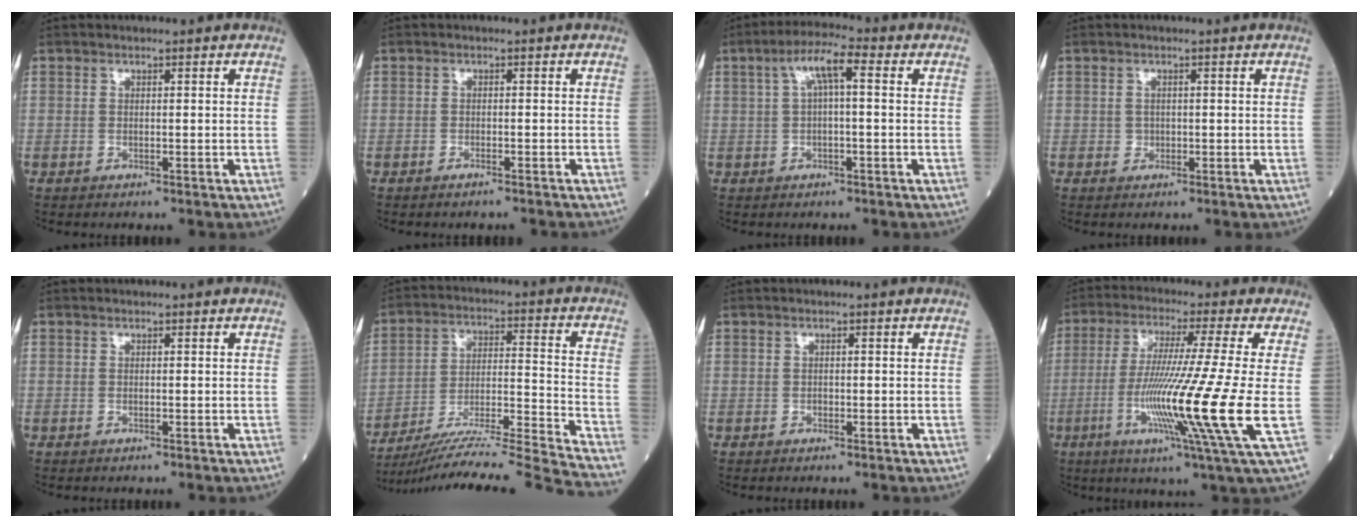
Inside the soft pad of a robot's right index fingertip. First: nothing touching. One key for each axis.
{"total": 2.2, "fx": -2.0, "fy": 0.2, "fz": 0.8, "tx": -0.016, "ty": -0.002, "tz": -0.023}
{"total": 6.0, "fx": 1.4, "fy": 1.0, "fz": 5.7, "tx": -0.109, "ty": 0.029, "tz": 0.023}
{"total": 0.8, "fx": -0.1, "fy": 0.8, "fz": 0.1, "tx": 0.002, "ty": 0.003, "tz": -0.002}
{"total": 0.0}
{"total": 23.7, "fx": -21.8, "fy": -3.4, "fz": 8.6, "tx": -0.109, "ty": -0.018, "tz": -0.332}
{"total": 0.0}
{"total": 16.0, "fx": -3.4, "fy": -2.6, "fz": 15.4, "tx": -0.291, "ty": -0.043, "tz": -0.068}